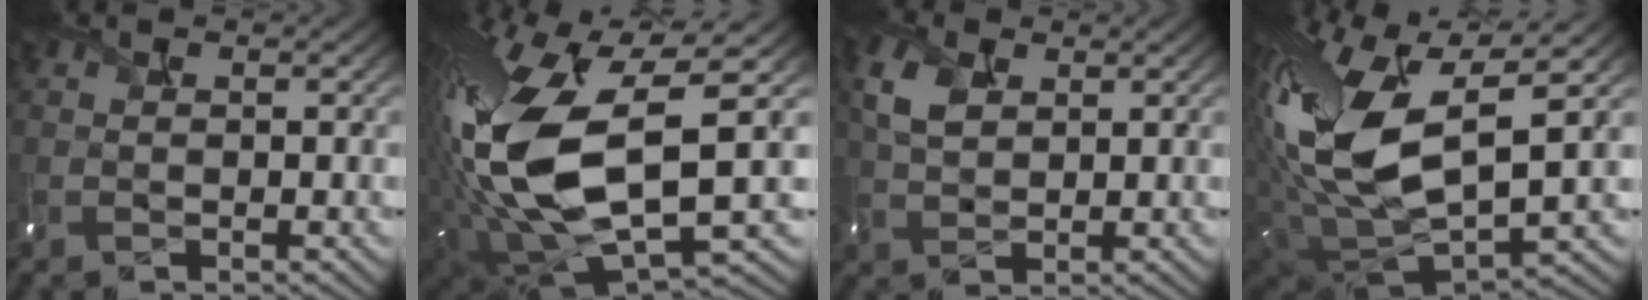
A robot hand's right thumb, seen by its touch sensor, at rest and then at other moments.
{"total": 18.1, "force": [1.2, 8.5, 16.0], "torque": [-0.362, -0.016, 0.029]}
{"total": 4.6, "force": [1.7, 3.2, 2.9], "torque": [-0.083, 0.007, 0.033]}
{"total": 17.9, "force": [4.1, 9.6, 14.5], "torque": [-0.334, -0.008, 0.079]}